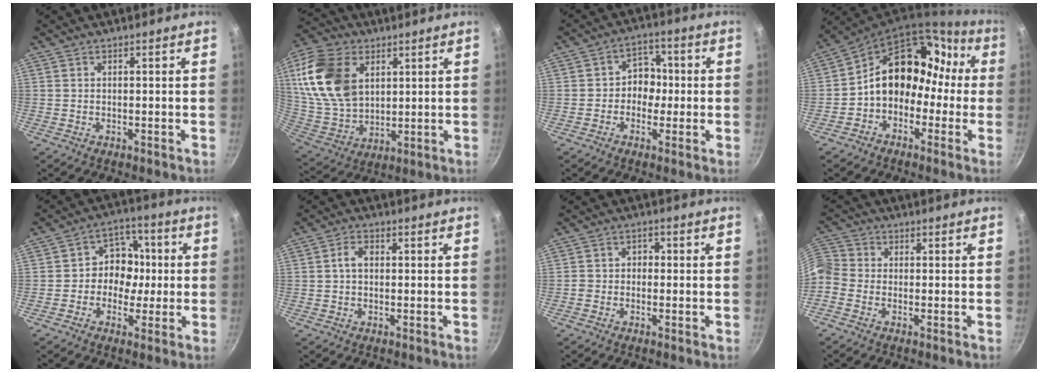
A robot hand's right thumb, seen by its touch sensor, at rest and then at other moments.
{"total": 19.1, "force": [5.8, 12.9, 12.8], "torque": [-0.229, -0.015, 0.120]}
{"total": 6.2, "force": [-0.5, 5.3, 3.2], "torque": [0.003, 0.015, -0.017]}
{"total": 15.8, "force": [-1.1, 12.7, 9.3], "torque": [-0.083, 0.085, -0.031]}
{"total": 9.0, "force": [-0.3, 7.8, 4.6], "torque": [-0.010, 0.020, -0.020]}
{"total": 3.0, "force": [0.1, 2.1, 2.2], "torque": [-0.035, 0.010, -0.002]}
{"total": 2.4, "force": [-0.7, 2.0, 1.0], "torque": [-0.004, 0.009, -0.019]}
{"total": 7.0, "force": [-2.5, 5.6, 3.3], "torque": [-0.077, 0.027, -0.071]}